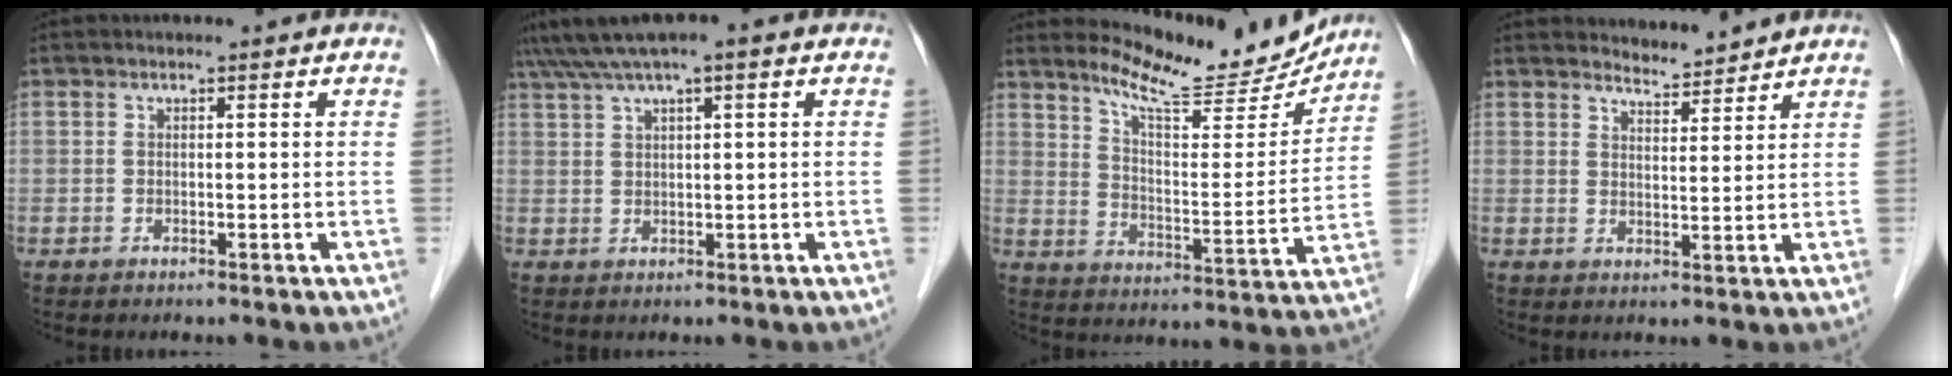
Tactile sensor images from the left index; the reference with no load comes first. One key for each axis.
{"total": 6.2, "fx": 4.1, "fy": 0.3, "fz": 4.6, "tx": -0.090, "ty": 0.038, "tz": 0.074}
{"total": 14.6, "fx": 13.9, "fy": 1.6, "fz": 4.1, "tx": -0.069, "ty": -0.029, "tz": 0.201}
{"total": 3.6, "fx": 3.6, "fy": 0.3, "fz": -0.2, "tx": -0.007, "ty": 0.001, "tz": 0.060}